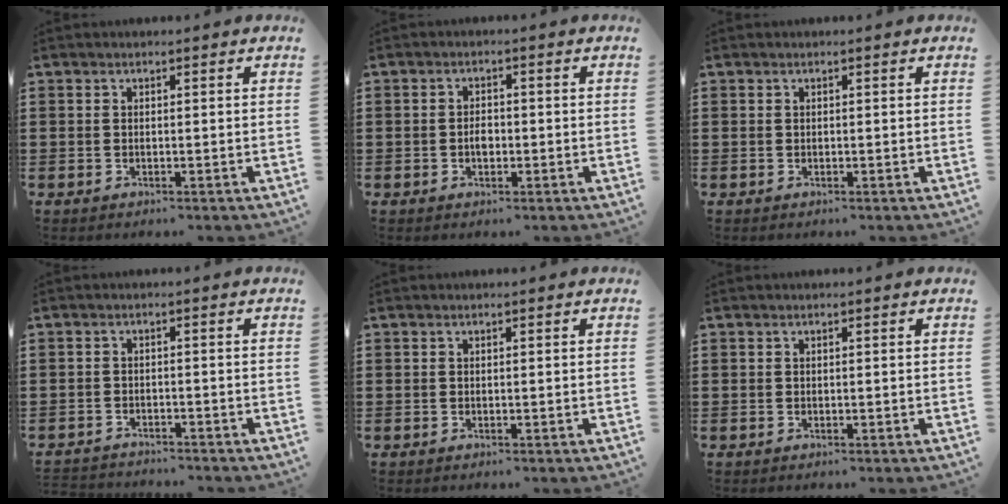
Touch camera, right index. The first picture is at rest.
{"total": 2.0, "force": [-0.4, 1.2, 1.5], "torque": [-0.027, 0.006, -0.009]}
{"total": 0.0}
{"total": 2.0, "force": [-2.0, 0.0, -0.2], "torque": [-0.004, -0.001, -0.043]}
{"total": 0.0}
{"total": 0.0}